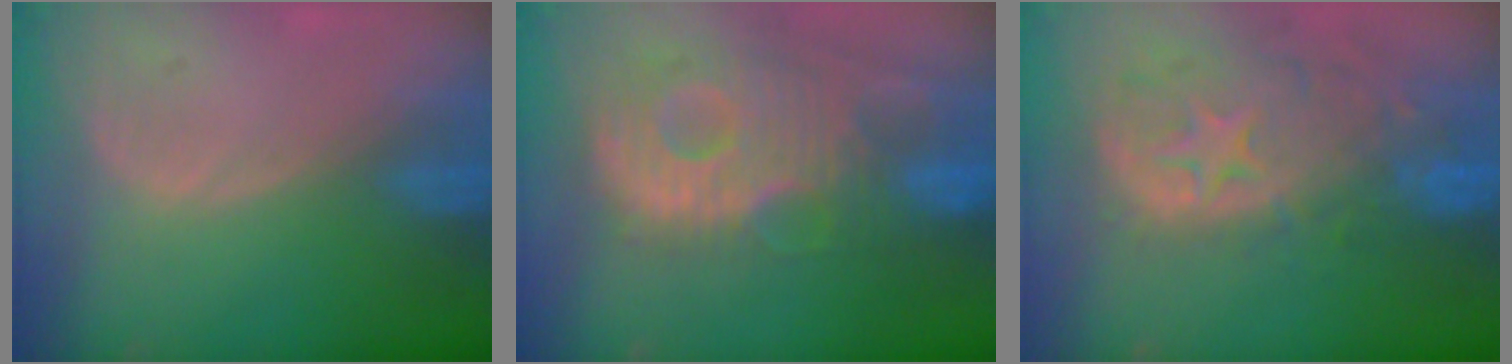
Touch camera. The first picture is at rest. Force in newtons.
{"total": 13.5, "press": 11.7, "slide": 6.7}
{"total": 13.9, "press": 11.4, "slide": 8.1}